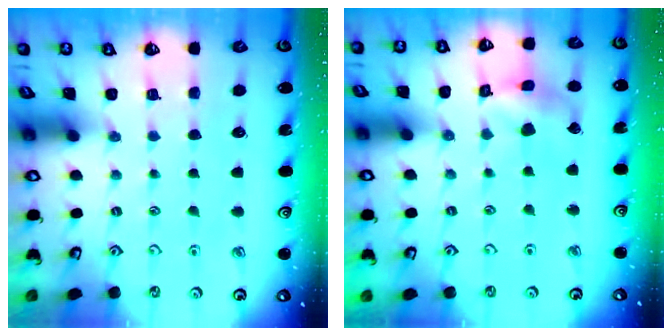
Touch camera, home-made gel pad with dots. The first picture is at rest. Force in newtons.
{"total": 7.2, "press": 7.2, "slide": 0.6}